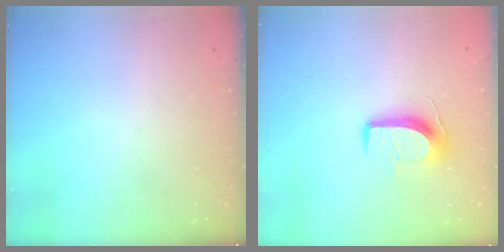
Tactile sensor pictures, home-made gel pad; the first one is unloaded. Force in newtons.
{"total": 9.9, "press": 9.9, "slide": 0.2}